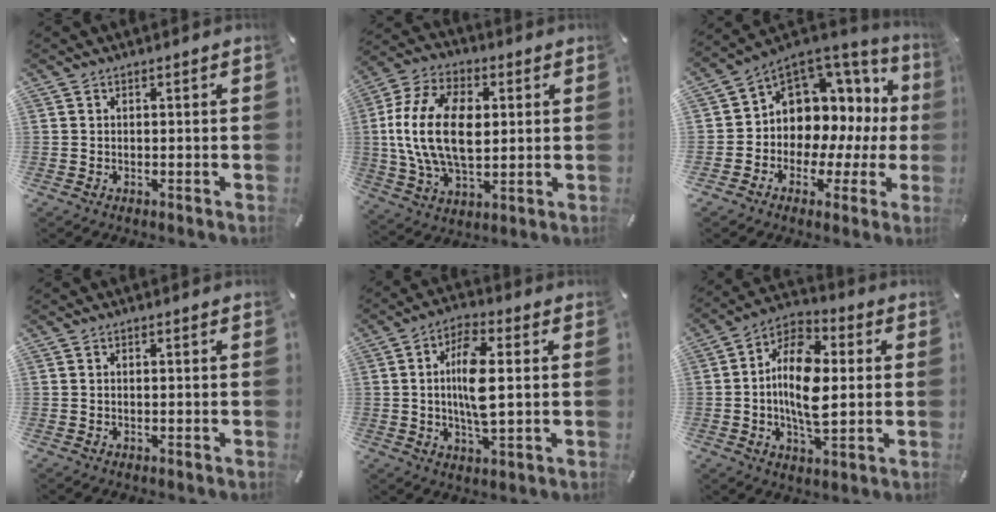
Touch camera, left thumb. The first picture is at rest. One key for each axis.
{"total": 18.7, "fx": 1.6, "fy": 12.0, "fz": 14.3, "tx": -0.308, "ty": 0.008, "tz": 0.026}
{"total": 8.8, "fx": 2.7, "fy": 7.9, "fz": 2.8, "tx": -0.046, "ty": -0.057, "tz": 0.054}
{"total": 0.0}
{"total": 10.4, "fx": 0.9, "fy": 3.5, "fz": 9.7, "tx": -0.198, "ty": -0.006, "tz": 0.008}
{"total": 13.9, "fx": -0.1, "fy": 7.8, "fz": 11.6, "tx": -0.227, "ty": 0.004, "tz": -0.004}